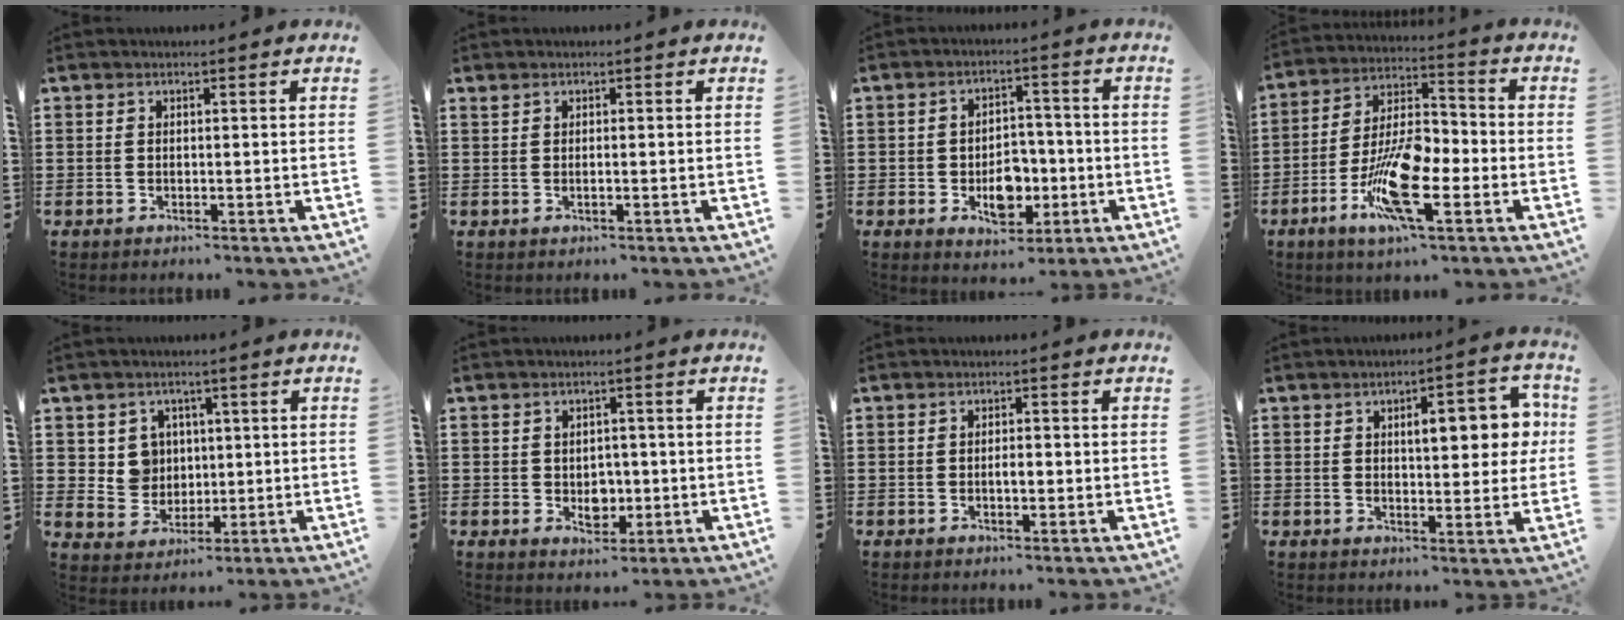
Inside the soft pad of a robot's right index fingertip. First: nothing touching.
{"total": 0.6, "force": [-0.1, 0.0, 0.6], "torque": [-0.011, -0.004, 0.000]}
{"total": 6.9, "force": [-1.9, 4.5, 4.8], "torque": [-0.068, 0.008, -0.033]}
{"total": 12.6, "force": [-4.8, 4.4, 10.7], "torque": [-0.215, 0.002, -0.086]}
{"total": 5.2, "force": [1.5, 4.7, 1.6], "torque": [-0.054, 0.015, 0.029]}
{"total": 3.5, "force": [-0.4, 2.7, 2.1], "torque": [-0.031, -0.001, -0.013]}
{"total": 1.7, "force": [-0.3, 0.6, 1.5], "torque": [-0.029, 0.002, -0.007]}
{"total": 7.7, "force": [1.7, 3.2, 6.8], "torque": [-0.094, -0.003, 0.017]}